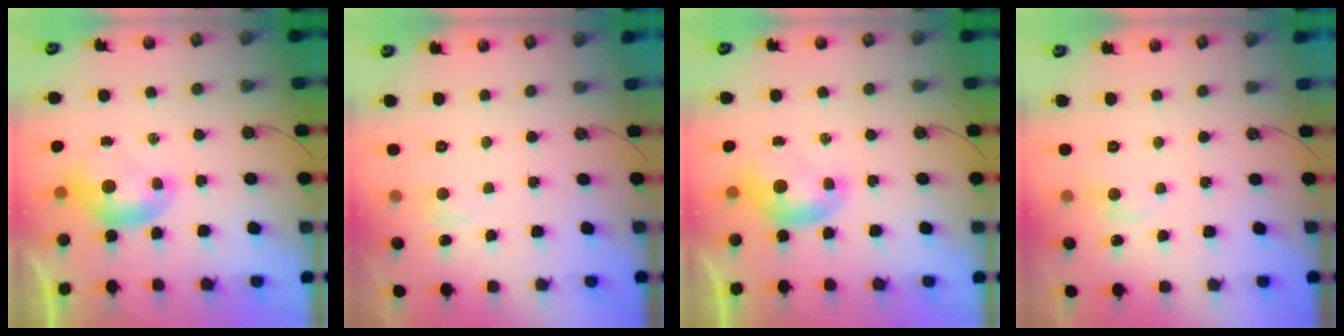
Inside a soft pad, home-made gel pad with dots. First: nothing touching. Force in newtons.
{"total": 1.4, "press": 1.3, "slide": 0.6}
{"total": 0.0}
{"total": 2.0, "press": 1.7, "slide": 1.1}